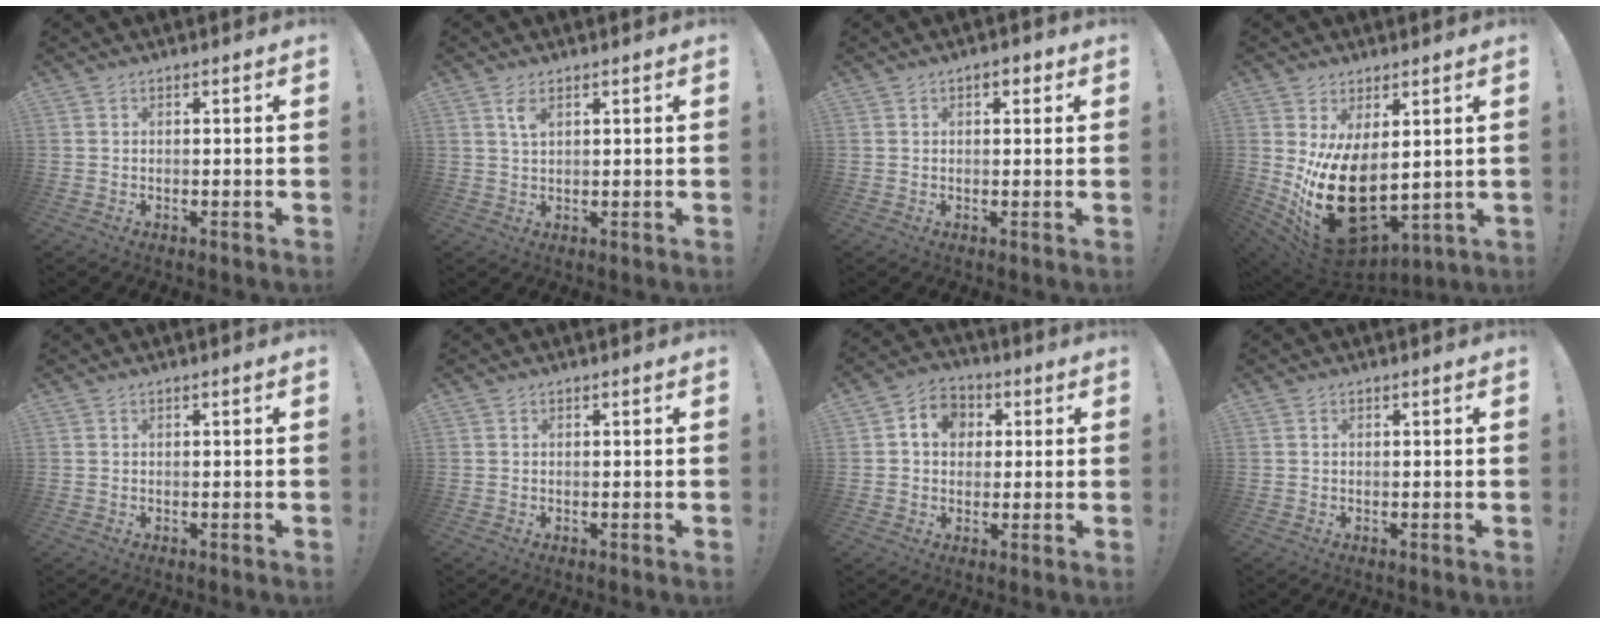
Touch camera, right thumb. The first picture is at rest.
{"total": 3.4, "force": [1.7, 1.5, 2.6], "torque": [-0.040, -0.004, 0.028]}
{"total": 2.3, "force": [0.8, 1.4, 1.6], "torque": [-0.019, 0.002, 0.010]}
{"total": 20.7, "force": [-0.6, 12.3, 16.6], "torque": [-0.306, -0.023, 0.013]}
{"total": 0.6, "force": [0.0, -0.2, 0.5], "torque": [-0.003, -0.003, -0.002]}
{"total": 0.0}
{"total": 8.3, "force": [1.8, 7.1, 3.9], "torque": [-0.058, 0.005, 0.037]}
{"total": 0.0}